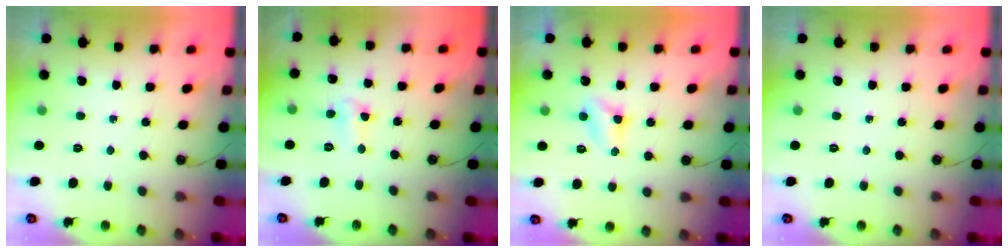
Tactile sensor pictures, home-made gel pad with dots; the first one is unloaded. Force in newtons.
{"total": 3.4, "press": 3.4, "slide": 0.5}
{"total": 5.2, "press": 5.2, "slide": 0.5}
{"total": 0.0}